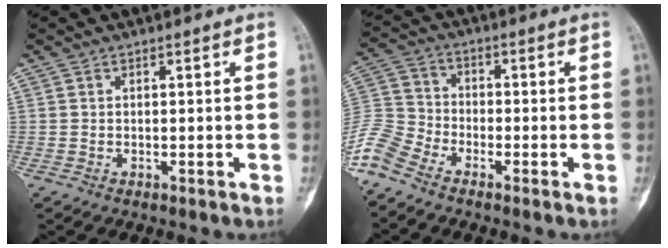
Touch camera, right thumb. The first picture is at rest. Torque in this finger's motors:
{"motor_torque": [0.29, 0.17, 1.41, -1.37, 0.14]}